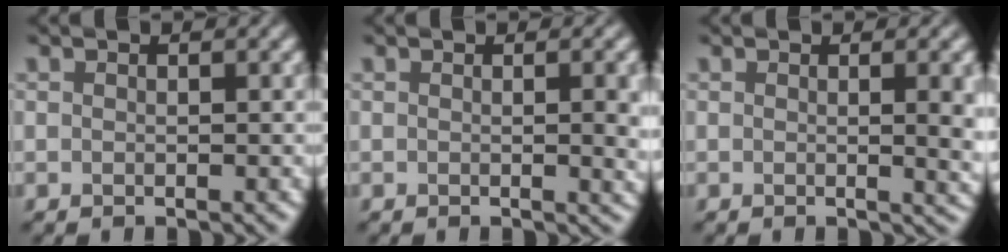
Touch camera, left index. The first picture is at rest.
{"total": 3.2, "force": [0.1, 0.9, 3.0], "torque": [-0.029, 0.002, -0.001]}
{"total": 4.6, "force": [0.2, 1.5, 4.4], "torque": [-0.039, -0.001, 0.004]}